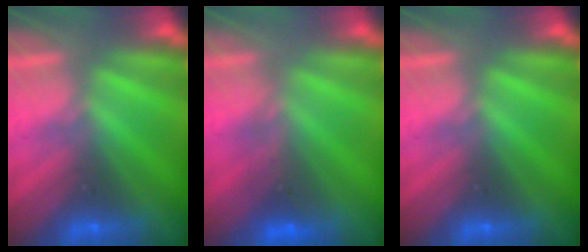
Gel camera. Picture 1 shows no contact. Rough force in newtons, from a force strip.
{"total": 1.6}
{"total": 0.0}